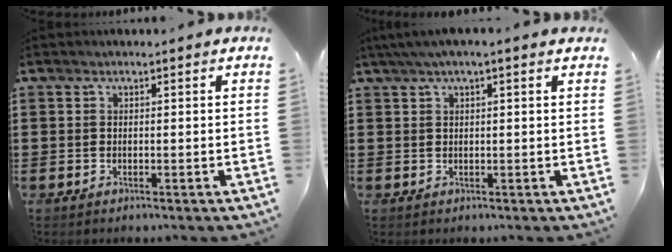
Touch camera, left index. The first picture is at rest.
{"total": 1.9, "force": [1.0, 0.1, 1.6], "torque": [-0.032, 0.000, 0.018]}